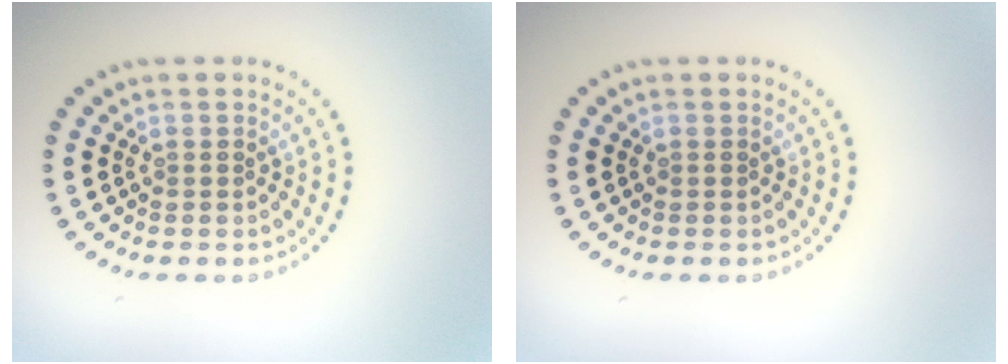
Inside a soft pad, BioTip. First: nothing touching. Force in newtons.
{"total": 0.0}